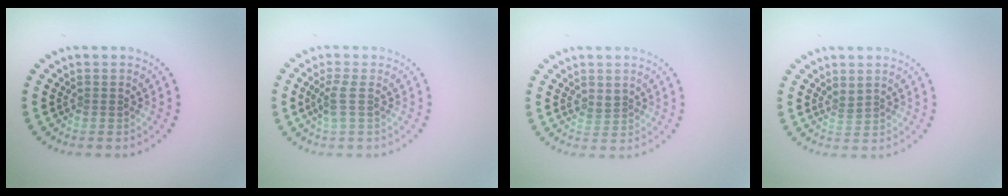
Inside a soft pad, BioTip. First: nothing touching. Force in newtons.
{"total": 1.4, "press": 1.2, "slide": 0.8}
{"total": 1.0, "press": 0.8, "slide": 0.6}
{"total": 1.0, "press": 0.4, "slide": 0.9}